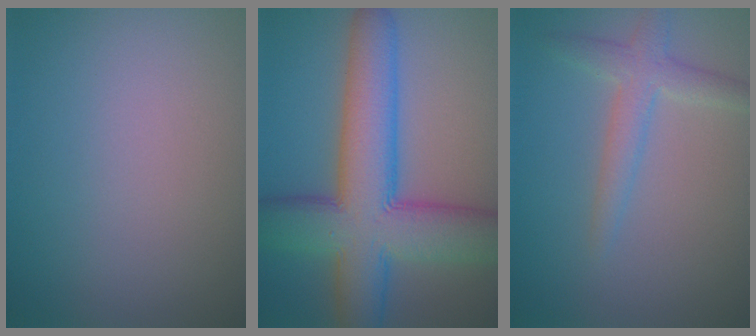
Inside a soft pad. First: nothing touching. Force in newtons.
{"total": 11.3, "press": 11.3, "slide": 0.3}
{"total": 2.7, "press": 2.7, "slide": 0.1}